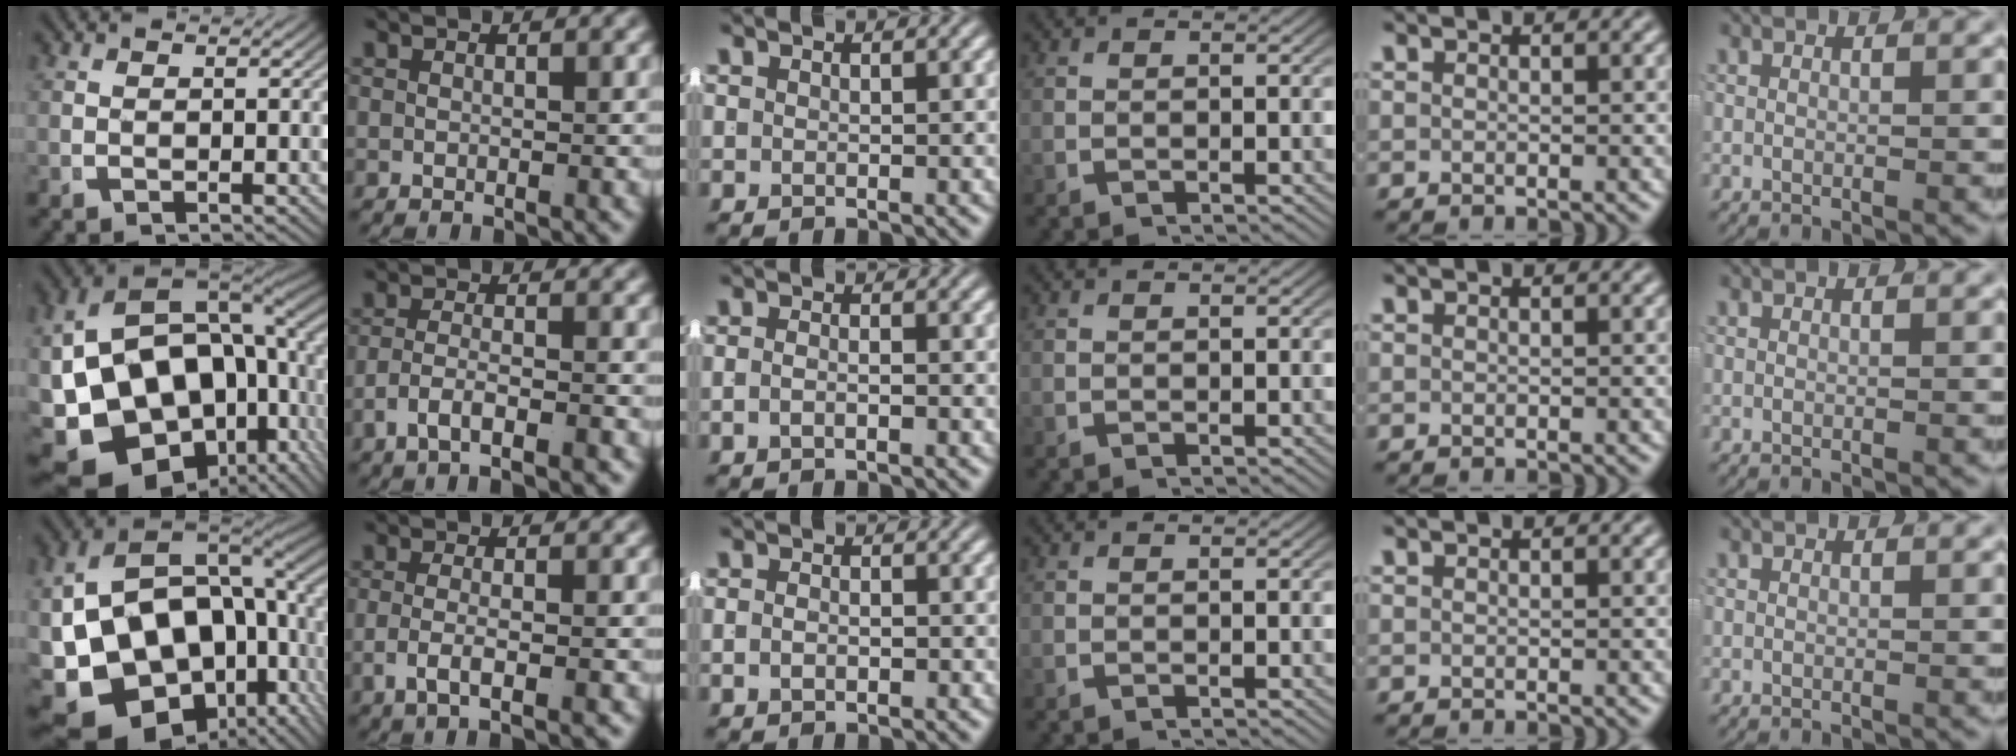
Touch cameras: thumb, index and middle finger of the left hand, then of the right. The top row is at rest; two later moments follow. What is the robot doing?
{"motion": "lift_and_place", "object": "shorts"}